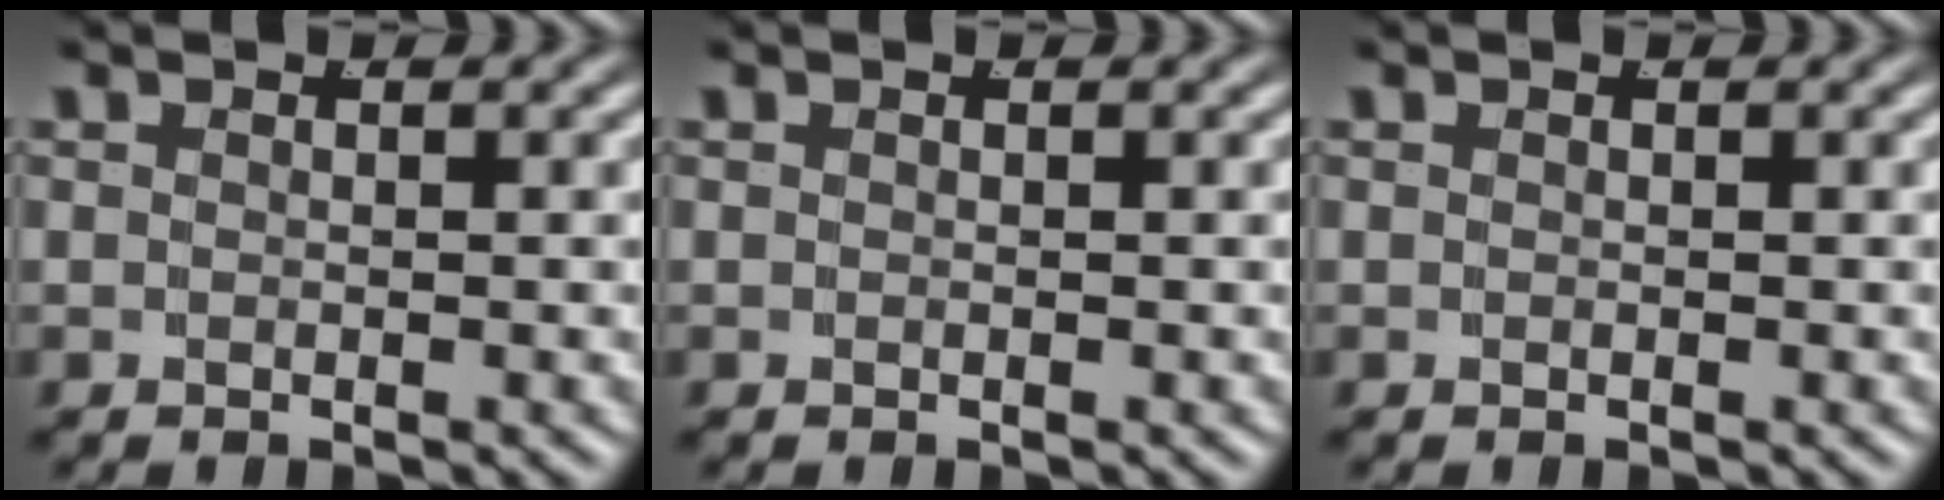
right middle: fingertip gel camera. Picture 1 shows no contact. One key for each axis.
{"total": 0.0}
{"total": 0.0}